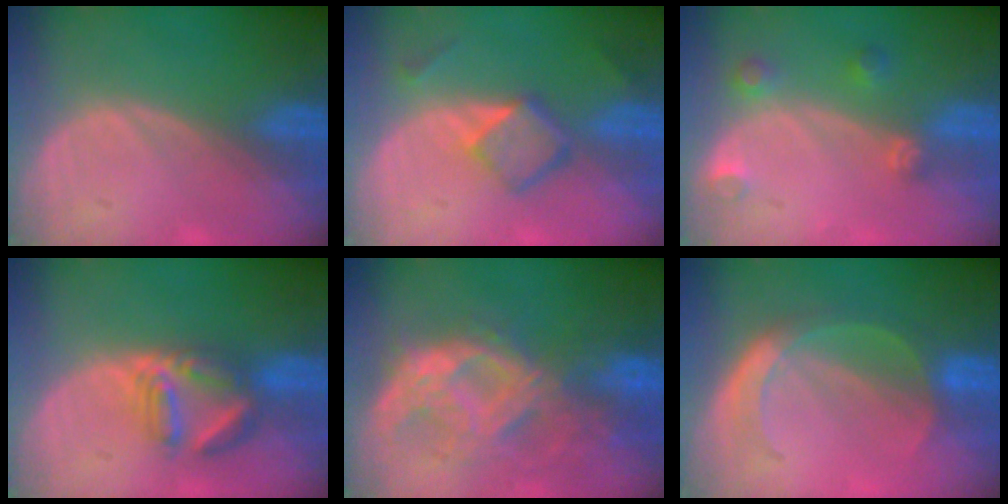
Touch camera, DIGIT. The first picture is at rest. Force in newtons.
{"total": 5.0, "press": 4.6, "slide": 2.0}
{"total": 3.0, "press": 2.9, "slide": 0.6}
{"total": 5.8, "press": 5.7, "slide": 1.2}
{"total": 9.8, "press": 8.8, "slide": 4.2}
{"total": 5.0, "press": 4.7, "slide": 1.8}